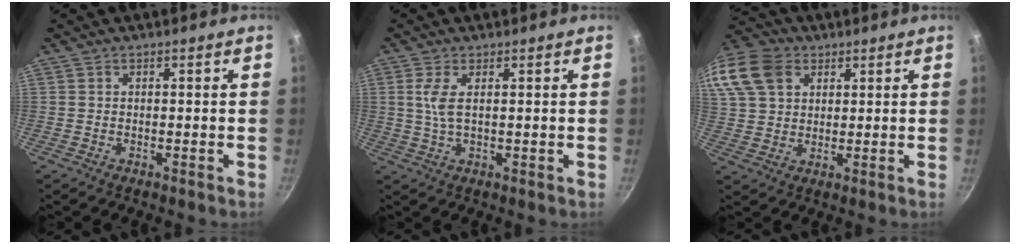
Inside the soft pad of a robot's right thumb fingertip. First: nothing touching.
{"total": 3.8, "force": [1.1, 1.2, 3.5], "torque": [-0.079, 0.000, 0.025]}
{"total": 19.3, "force": [8.3, 14.2, 10.2], "torque": [-0.243, 0.034, 0.156]}